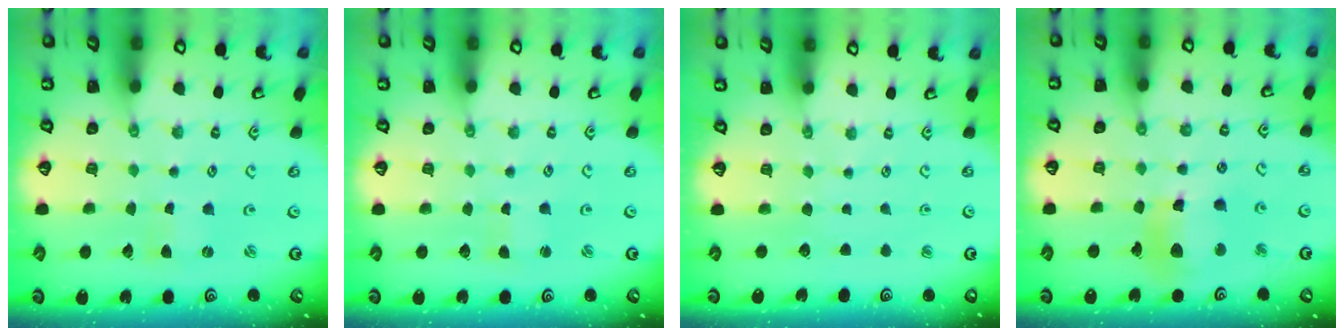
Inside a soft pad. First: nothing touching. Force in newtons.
{"total": 1.1, "press": 1.1, "slide": 0.3}
{"total": 0.0}
{"total": 11.5, "press": 11.4, "slide": 1.2}